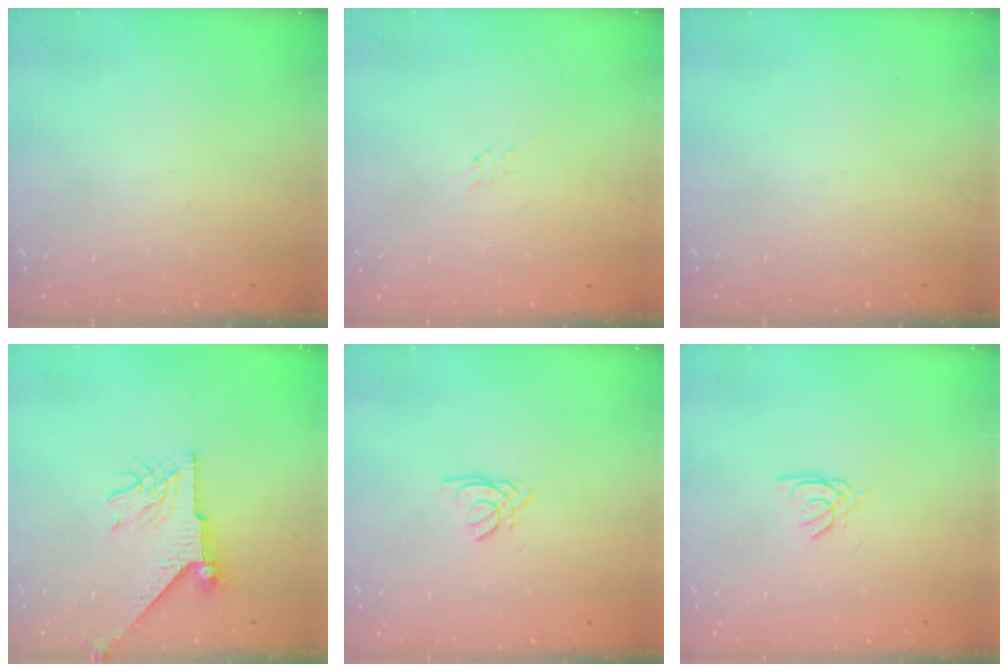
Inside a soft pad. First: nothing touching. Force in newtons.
{"total": 3.8, "press": 3.7, "slide": 0.6}
{"total": 0.0}
{"total": 9.7, "press": 9.7, "slide": 0.3}
{"total": 1.5, "press": 1.5, "slide": 0.1}
{"total": 1.2, "press": 1.1, "slide": 0.3}